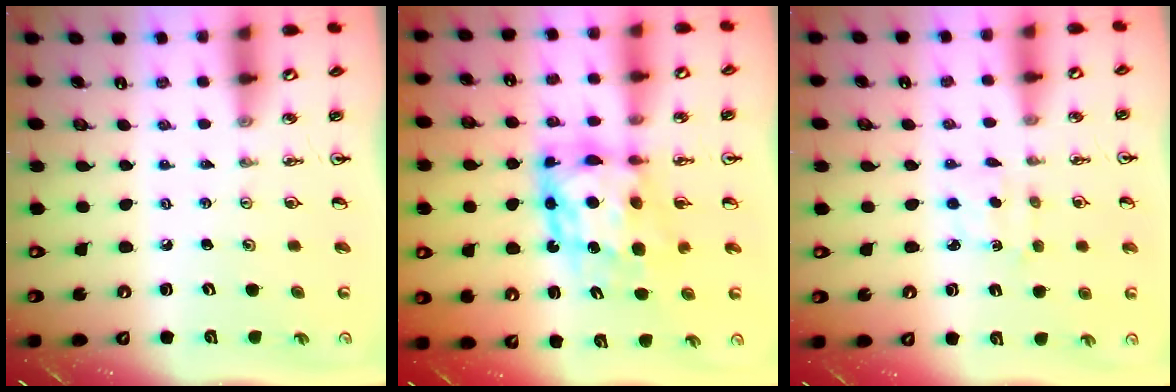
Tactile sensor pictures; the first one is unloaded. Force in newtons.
{"total": 9.8, "press": 9.7, "slide": 1.5}
{"total": 3.0, "press": 3.0, "slide": 0.4}